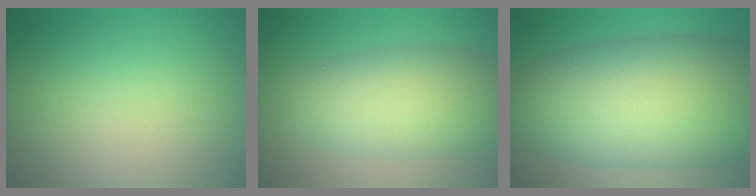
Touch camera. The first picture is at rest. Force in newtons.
{"total": 6.4, "press": 6.4, "slide": 0.5}
{"total": 13.7, "press": 13.7, "slide": 0.2}